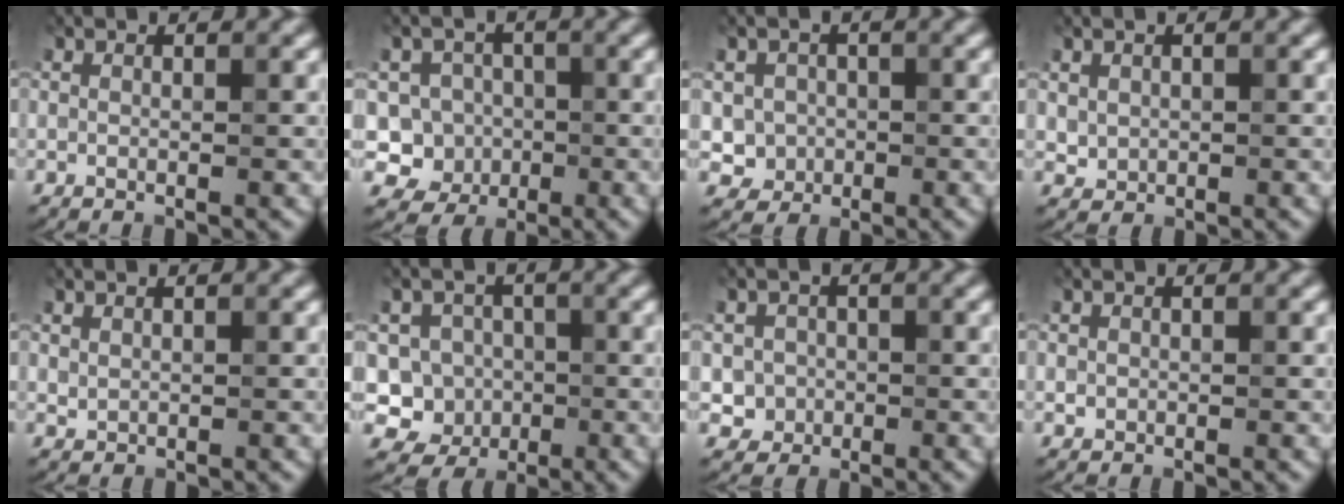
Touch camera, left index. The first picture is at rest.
{"total": 4.6, "force": [-1.1, 4.3, 1.1], "torque": [0.006, 0.010, -0.038]}
{"total": 2.5, "force": [-0.2, 2.5, 0.5], "torque": [0.004, -0.004, -0.008]}
{"total": 1.2, "force": [0.3, 1.1, 0.4], "torque": [-0.007, -0.005, 0.011]}
{"total": 0.7, "force": [0.4, 0.4, 0.2], "torque": [-0.004, -0.002, 0.013]}
{"total": 5.4, "force": [-1.4, 5.1, 1.1], "torque": [0.010, 0.004, -0.049]}
{"total": 2.4, "force": [-0.4, 2.4, 0.3], "torque": [0.013, -0.001, -0.010]}
{"total": 0.6, "force": [0.1, 0.6, 0.1], "torque": [0.003, -0.003, 0.002]}